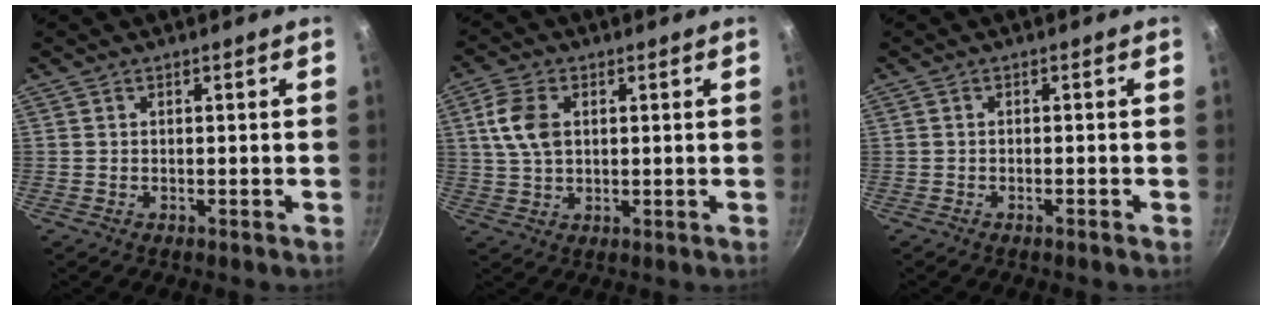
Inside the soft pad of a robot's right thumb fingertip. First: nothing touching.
{"total": 7.4, "force": [1.8, 4.7, 5.4], "torque": [-0.100, 0.002, 0.035]}
{"total": 0.8, "force": [-0.6, 0.0, 0.5], "torque": [-0.018, 0.006, -0.011]}